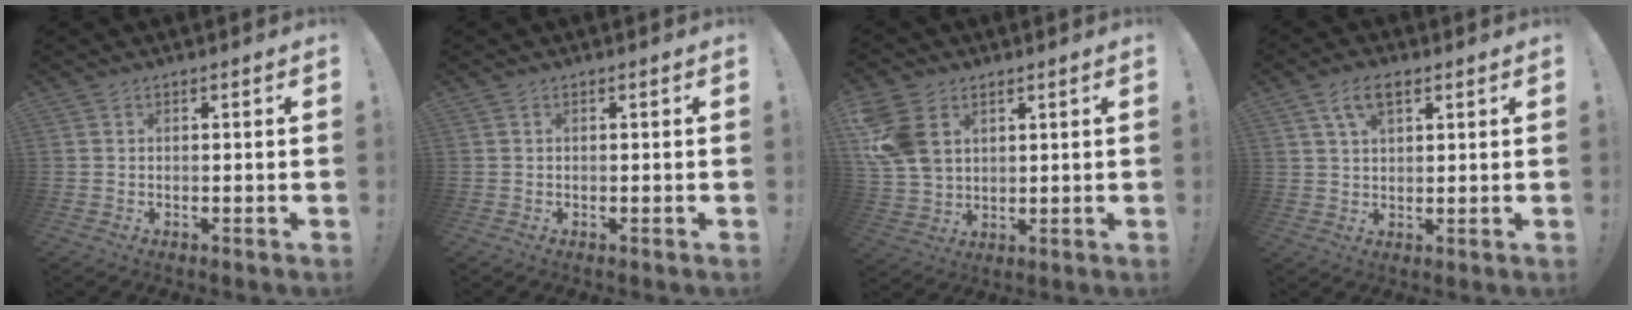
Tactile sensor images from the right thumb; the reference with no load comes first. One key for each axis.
{"total": 0.0}
{"total": 12.3, "fx": 4.3, "fy": 9.0, "fz": 7.2, "tx": -0.146, "ty": -0.006, "tz": 0.087}
{"total": 6.8, "fx": 3.4, "fy": 3.4, "fz": 4.9, "tx": -0.085, "ty": -0.001, "tz": 0.063}